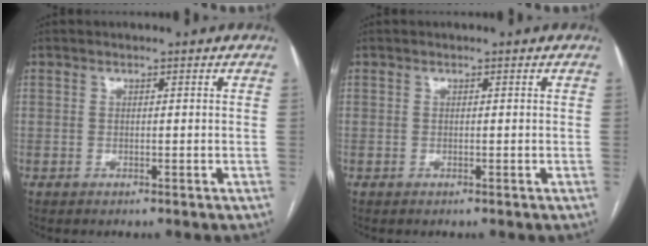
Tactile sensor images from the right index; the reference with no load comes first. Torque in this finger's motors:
{"motor_torque": [0.00, 0.00, 0.00, 0.01]}